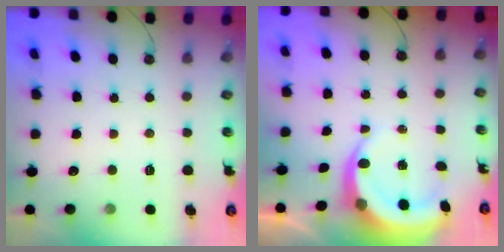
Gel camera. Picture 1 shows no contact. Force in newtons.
{"total": 6.2, "press": 6.2, "slide": 0.9}